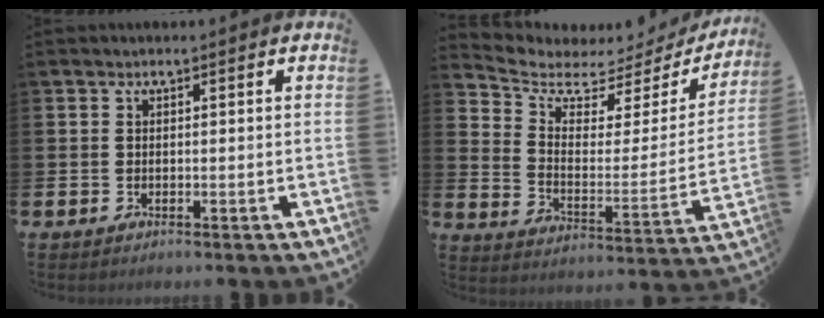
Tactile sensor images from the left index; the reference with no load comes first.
{"total": 4.5, "force": [3.9, 2.0, 1.0], "torque": [-0.054, -0.039, 0.056]}